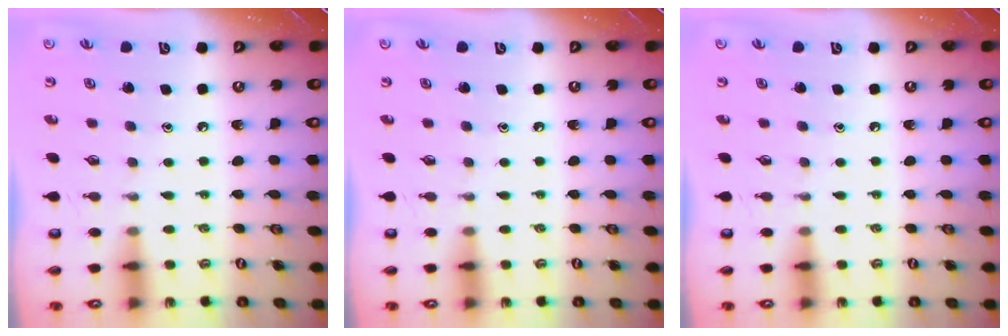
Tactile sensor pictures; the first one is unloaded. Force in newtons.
{"total": 0.0}
{"total": 0.0}